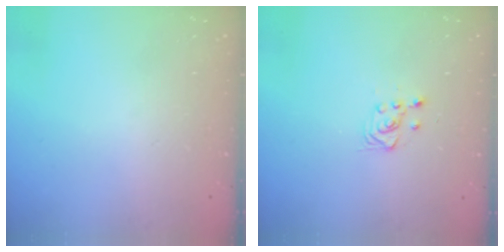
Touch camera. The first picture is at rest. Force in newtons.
{"total": 3.0, "press": 2.8, "slide": 1.0}